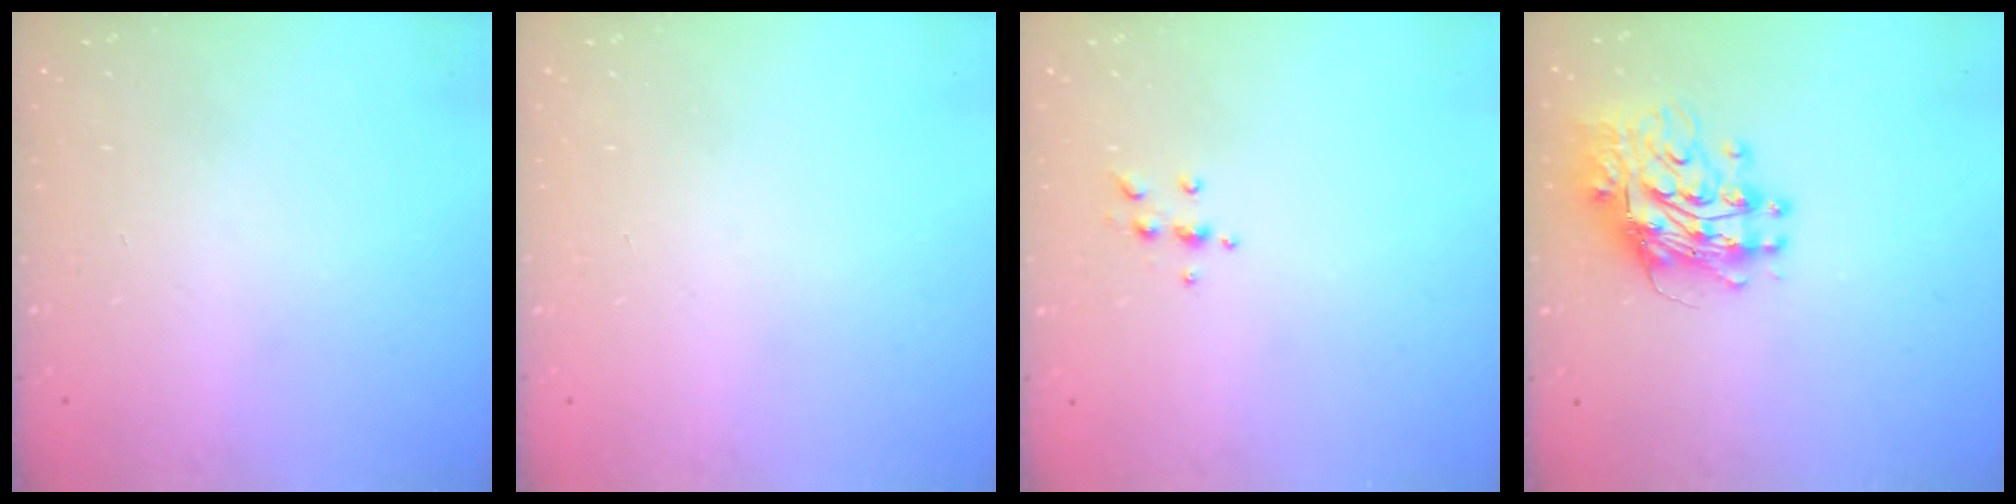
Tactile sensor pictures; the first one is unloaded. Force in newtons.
{"total": 0.0}
{"total": 5.7, "press": 5.7, "slide": 0.5}
{"total": 12.0, "press": 11.9, "slide": 1.1}